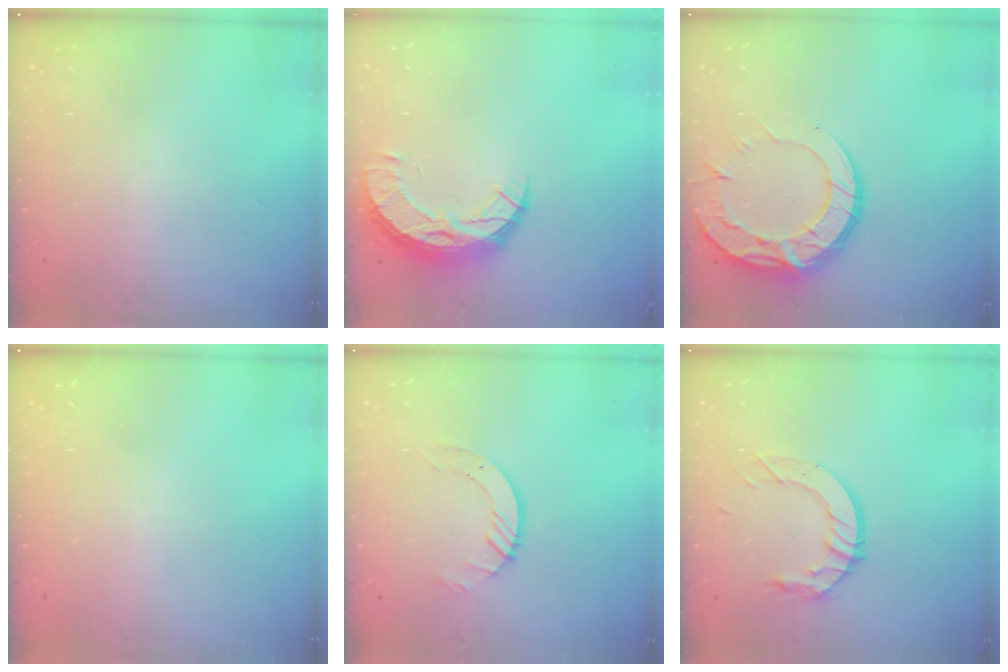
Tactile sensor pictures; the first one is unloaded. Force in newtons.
{"total": 11.8, "press": 11.8, "slide": 1.0}
{"total": 19.5, "press": 19.4, "slide": 1.6}
{"total": 0.0}
{"total": 7.0, "press": 7.0, "slide": 0.6}
{"total": 10.6, "press": 10.5, "slide": 1.0}